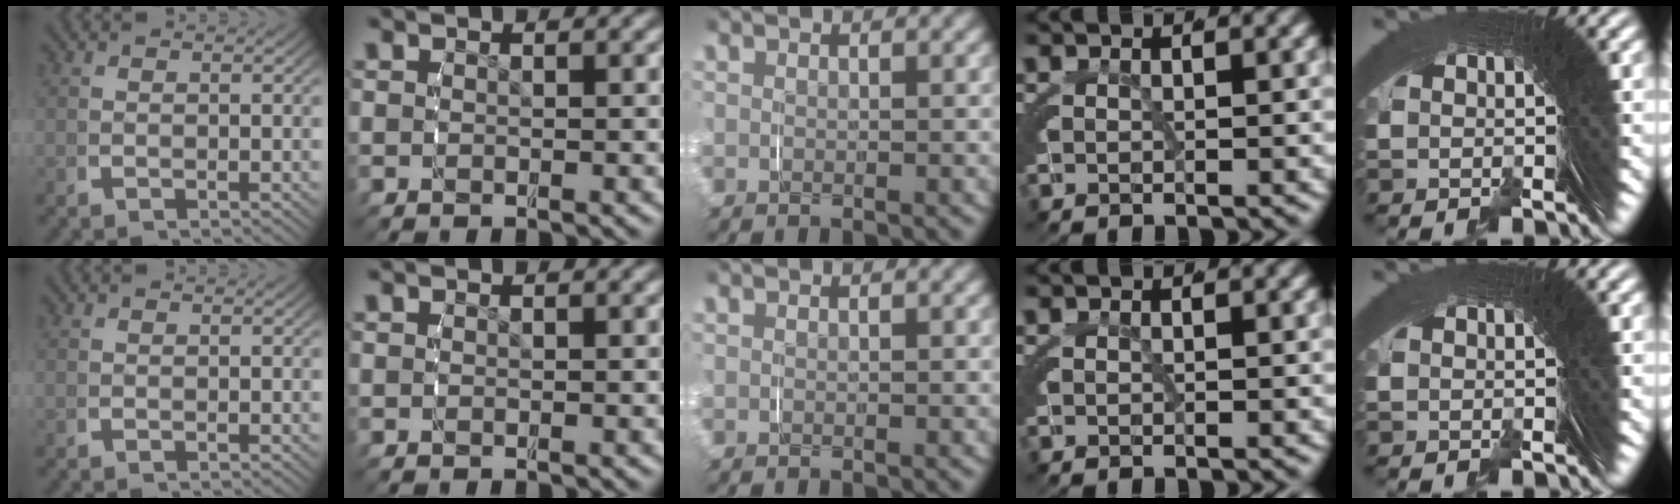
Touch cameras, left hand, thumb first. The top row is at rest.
{}